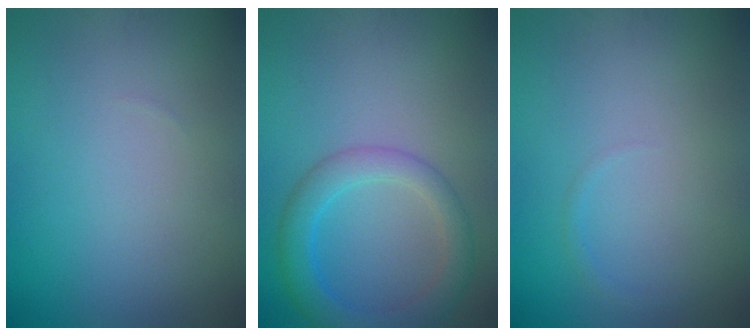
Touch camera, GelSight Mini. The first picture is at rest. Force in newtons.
{"total": 4.2, "press": 4.2, "slide": 0.2}
{"total": 0.5, "press": 0.5, "slide": 0.1}